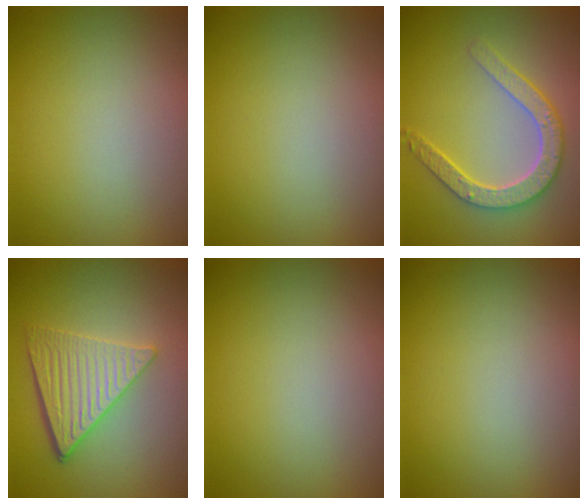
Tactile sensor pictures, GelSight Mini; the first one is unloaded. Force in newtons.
{"total": 0.0}
{"total": 4.5, "press": 3.7, "slide": 2.6}
{"total": 4.8, "press": 3.9, "slide": 2.8}
{"total": 0.0}
{"total": 0.0}